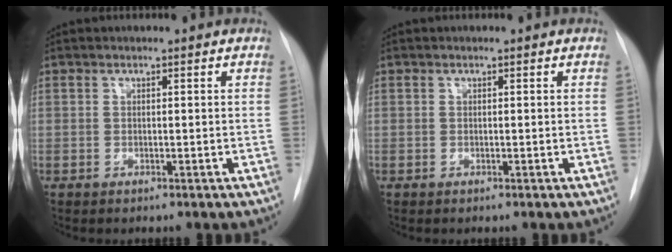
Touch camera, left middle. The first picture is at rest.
{"total": 0.0}